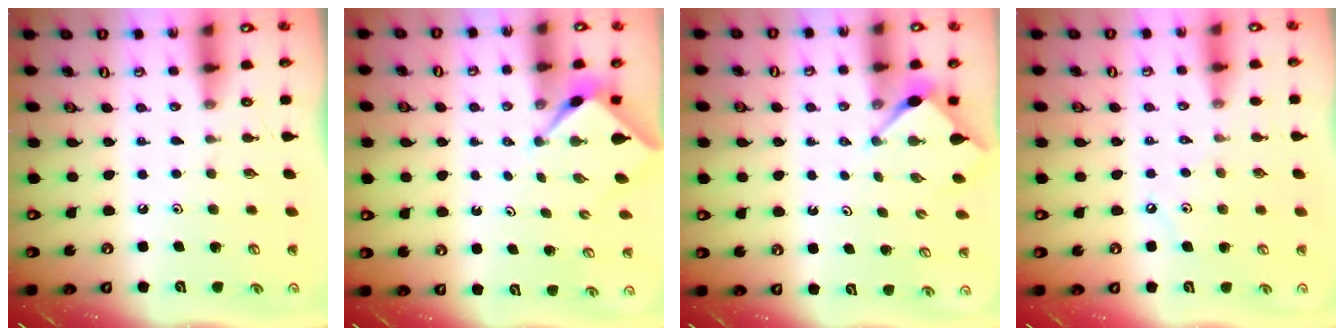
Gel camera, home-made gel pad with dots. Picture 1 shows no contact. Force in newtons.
{"total": 2.3, "press": 2.3, "slide": 0.3}
{"total": 2.8, "press": 2.8, "slide": 0.3}
{"total": 4.4, "press": 4.4, "slide": 0.5}